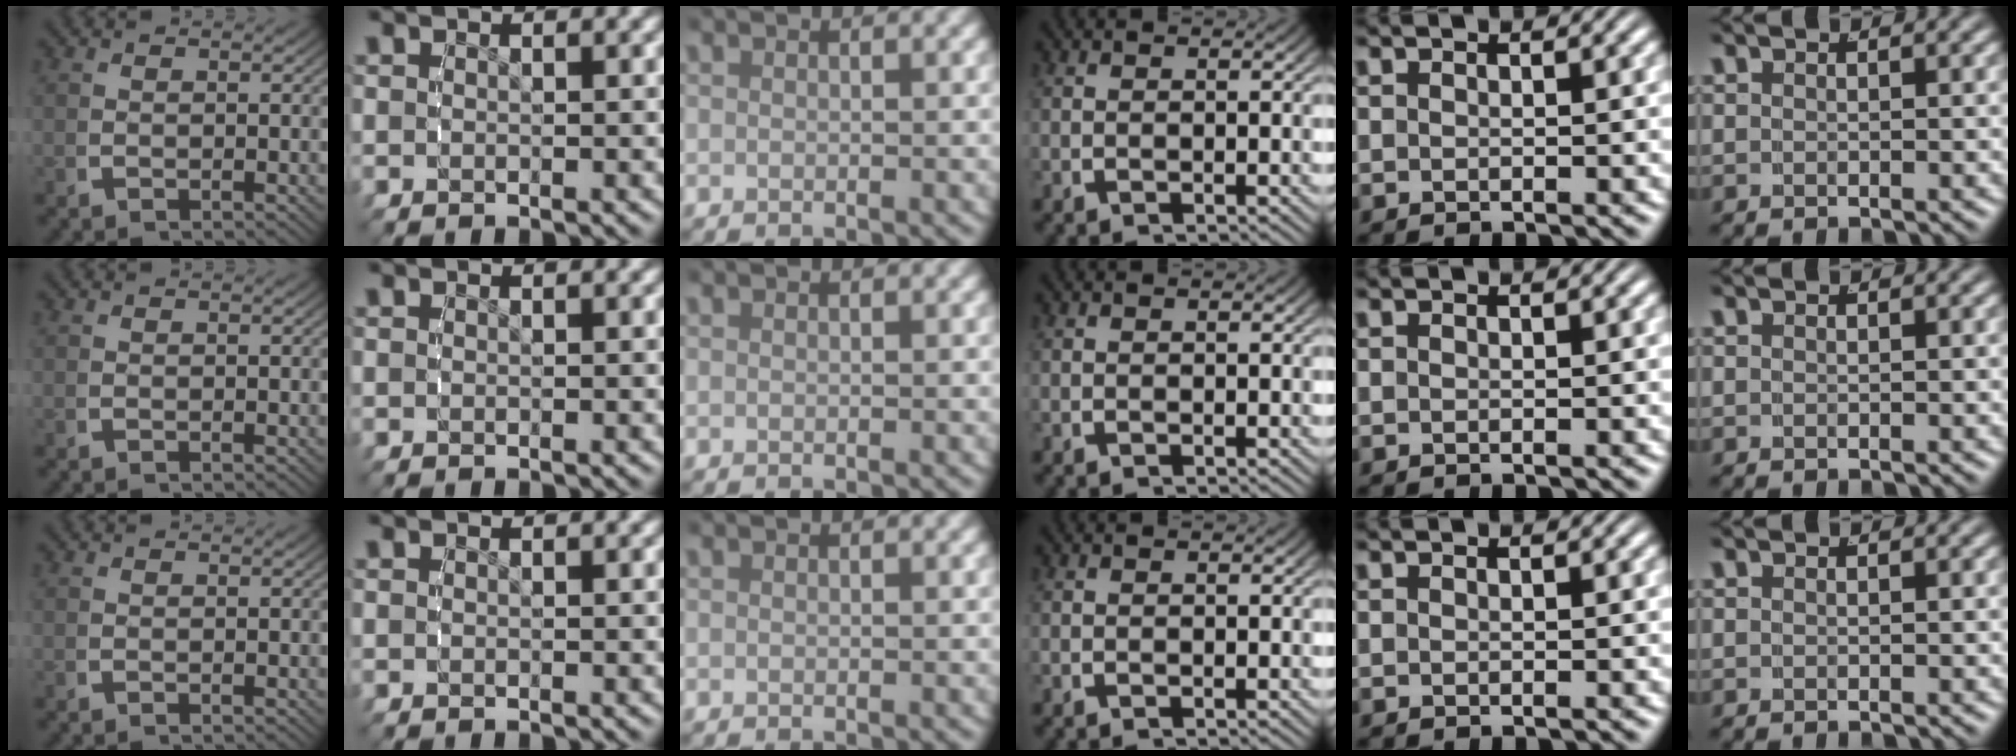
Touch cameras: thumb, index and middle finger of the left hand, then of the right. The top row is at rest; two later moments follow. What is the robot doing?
{"motion": "reach", "object": "toothpaste"}